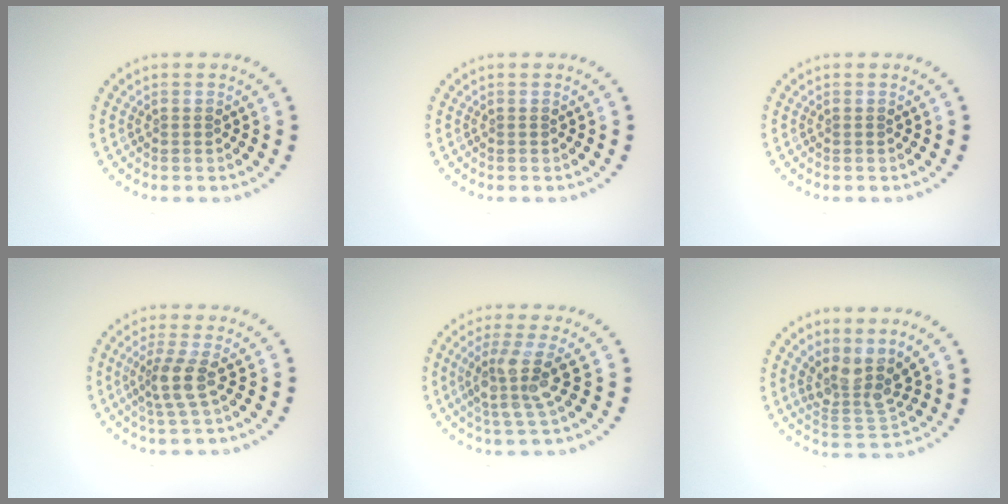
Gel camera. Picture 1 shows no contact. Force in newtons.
{"total": 0.0}
{"total": 0.0}
{"total": 2.8, "press": 2.2, "slide": 1.7}
{"total": 3.7, "press": 3.0, "slide": 2.3}
{"total": 3.7, "press": 2.8, "slide": 2.4}